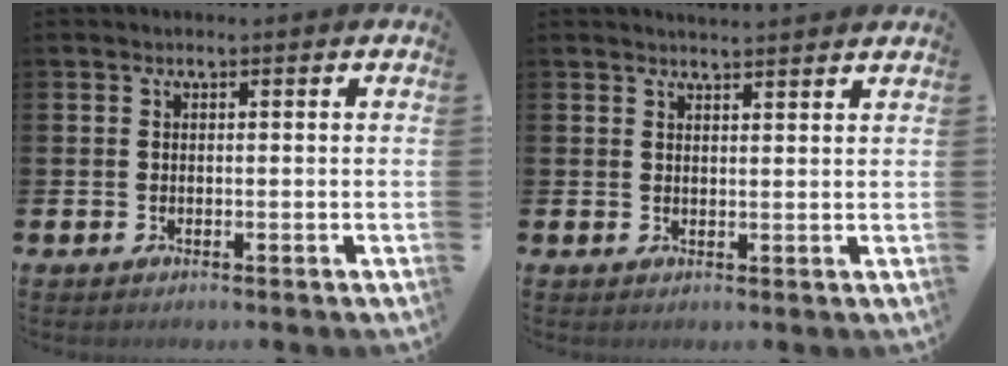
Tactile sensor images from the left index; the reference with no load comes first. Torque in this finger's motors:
{"motor_torque": [-0.10, -0.16, 0.06, 0.01]}